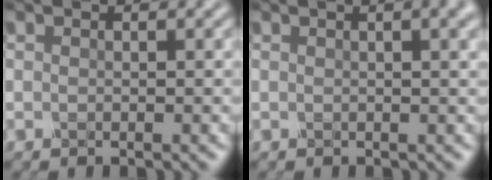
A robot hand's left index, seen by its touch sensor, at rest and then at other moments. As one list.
[{"total": 4.7, "force": [2.0, 2.0, 3.7], "torque": [-0.024, 0.018, 0.005]}]